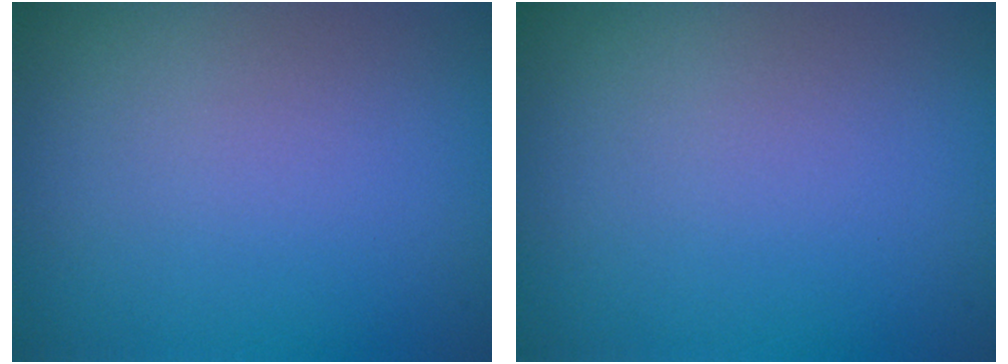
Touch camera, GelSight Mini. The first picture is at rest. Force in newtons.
{"total": 0.0}